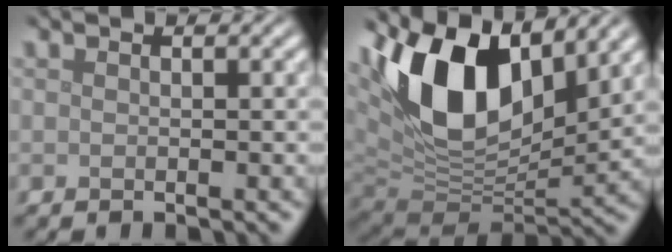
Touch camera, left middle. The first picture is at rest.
{"total": 13.2, "force": [5.6, 7.1, 9.6], "torque": [-0.180, 0.009, 0.097]}